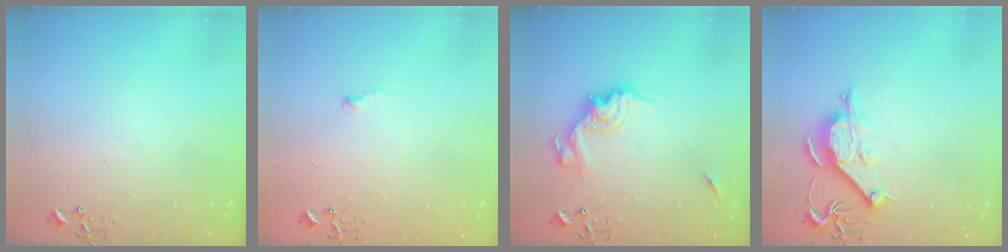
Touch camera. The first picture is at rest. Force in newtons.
{"total": 3.4, "press": 3.4, "slide": 0.5}
{"total": 14.8, "press": 14.8, "slide": 0.8}
{"total": 10.4, "press": 10.4, "slide": 1.2}